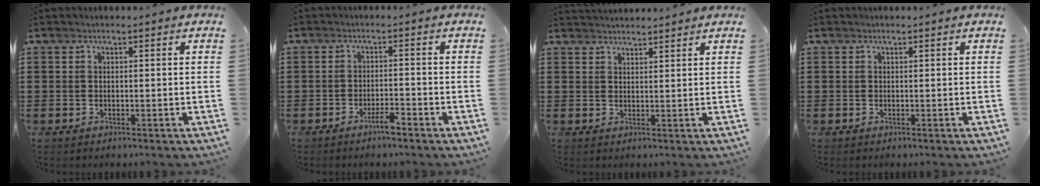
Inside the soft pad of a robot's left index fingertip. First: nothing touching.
{"total": 2.7, "force": [-2.1, 0.4, 1.7], "torque": [-0.029, 0.005, -0.038]}
{"total": 2.1, "force": [2.1, 0.0, 0.0], "torque": [-0.004, -0.003, 0.040]}
{"total": 0.0}